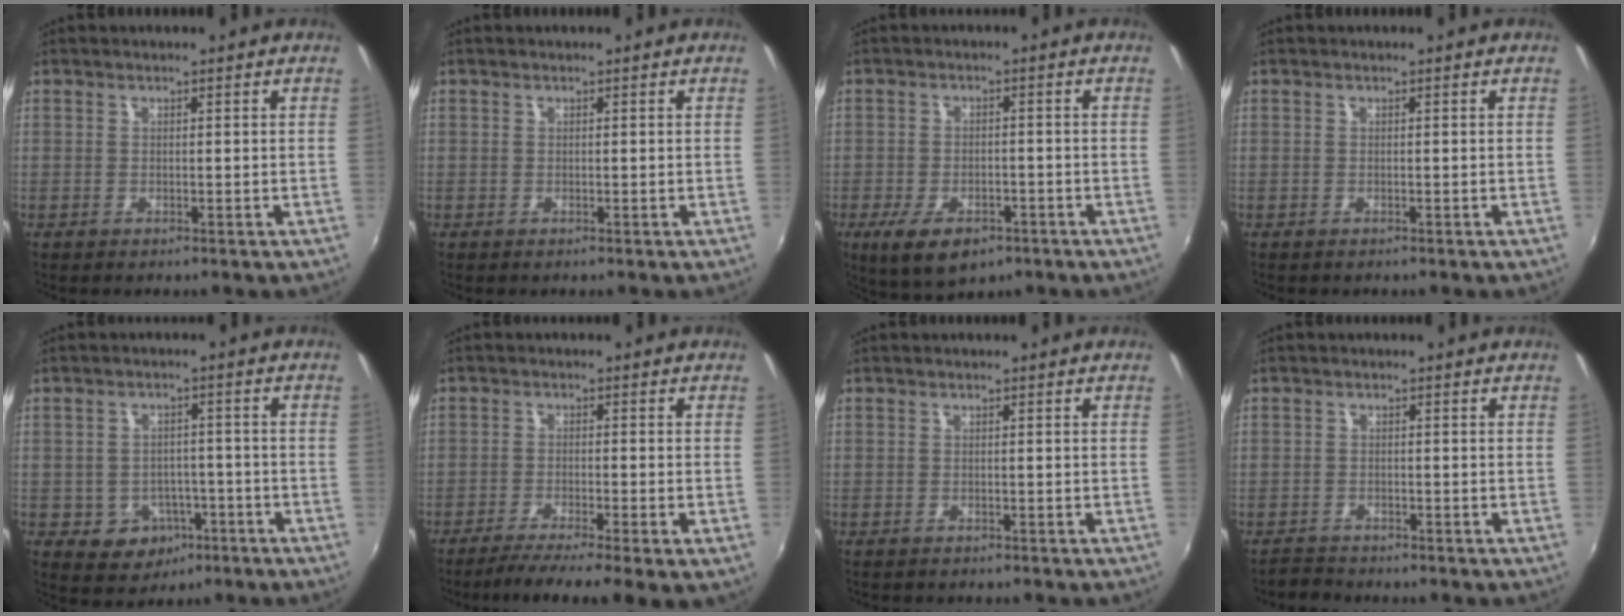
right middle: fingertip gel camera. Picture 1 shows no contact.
{"total": 0.0}
{"total": 9.2, "force": [-5.4, 4.4, 6.0], "torque": [-0.125, -0.022, -0.084]}
{"total": 0.0}
{"total": 6.9, "force": [-3.1, 5.7, 2.2], "torque": [-0.051, 0.015, -0.024]}
{"total": 7.5, "force": [-4.6, 0.5, 5.9], "torque": [-0.108, -0.020, -0.075]}
{"total": 0.6, "force": [-0.6, 0.3, -0.1], "torque": [-0.002, 0.001, -0.009]}
{"total": 2.4, "force": [-1.9, 1.3, -0.4], "torque": [0.004, 0.011, -0.034]}